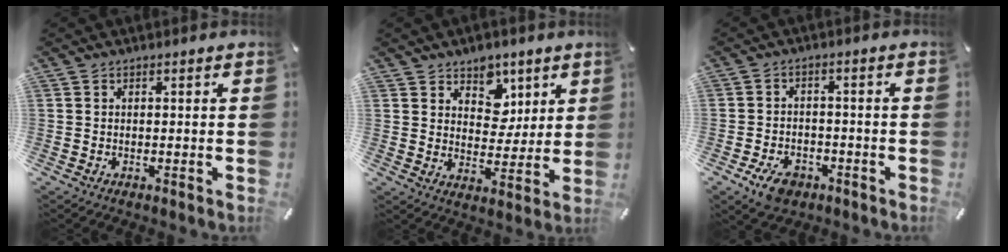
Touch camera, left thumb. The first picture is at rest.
{"total": 7.9, "force": [4.2, 6.5, 1.5], "torque": [-0.015, -0.035, 0.075]}
{"total": 6.2, "force": [-3.5, 4.0, 3.1], "torque": [-0.062, 0.019, -0.064]}